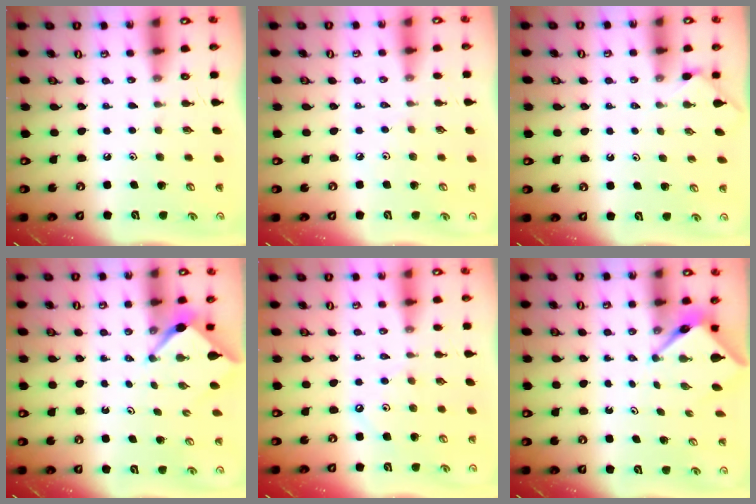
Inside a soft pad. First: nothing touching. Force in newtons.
{"total": 2.2, "press": 2.1, "slide": 0.6}
{"total": 0.5, "press": 0.5, "slide": 0.2}
{"total": 2.4, "press": 2.4, "slide": 0.2}
{"total": 2.6, "press": 2.6, "slide": 0.3}
{"total": 3.9, "press": 3.9, "slide": 0.2}